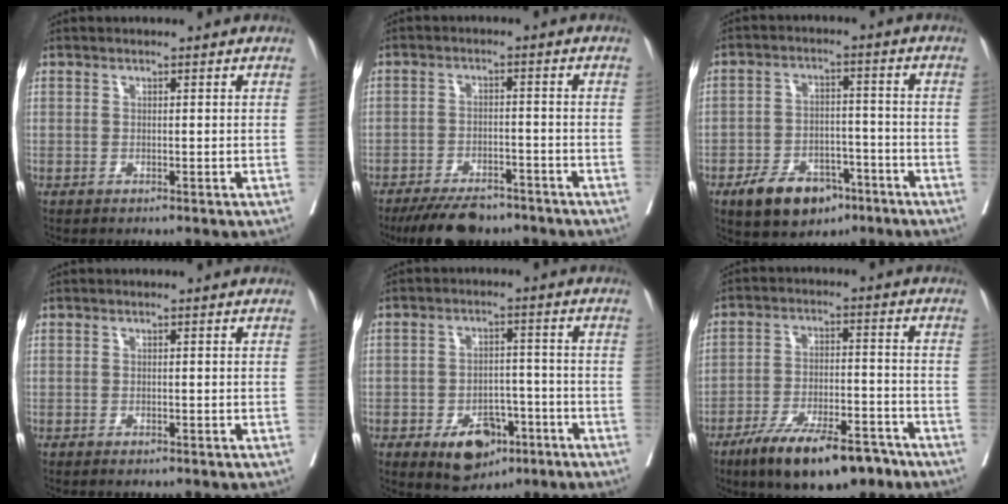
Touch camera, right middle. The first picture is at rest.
{"total": 8.6, "force": [-7.1, 3.2, 3.5], "torque": [-0.052, -0.008, -0.115]}
{"total": 9.5, "force": [-5.8, 5.4, 5.2], "torque": [-0.087, 0.004, -0.088]}
{"total": 0.7, "force": [-0.5, 0.2, 0.4], "torque": [-0.008, -0.002, -0.004]}
{"total": 8.3, "force": [-4.4, 4.9, 5.0], "torque": [-0.070, 0.005, -0.062]}
{"total": 13.8, "force": [-9.8, 4.2, 8.8], "torque": [-0.140, -0.008, -0.162]}